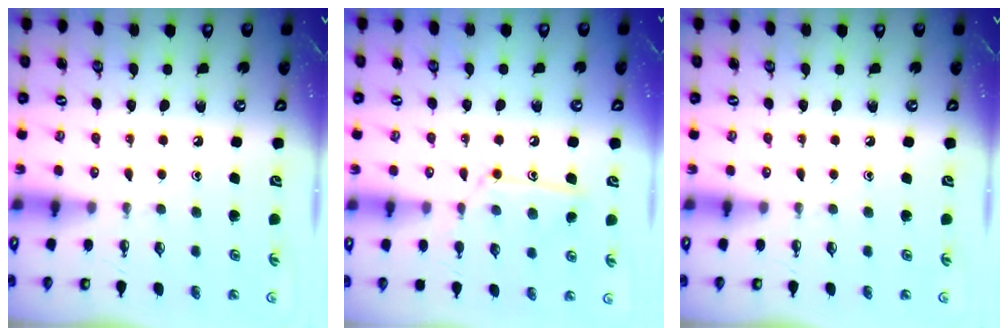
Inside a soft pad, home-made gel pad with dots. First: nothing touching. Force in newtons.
{"total": 11.4, "press": 11.3, "slide": 0.7}
{"total": 0.0}